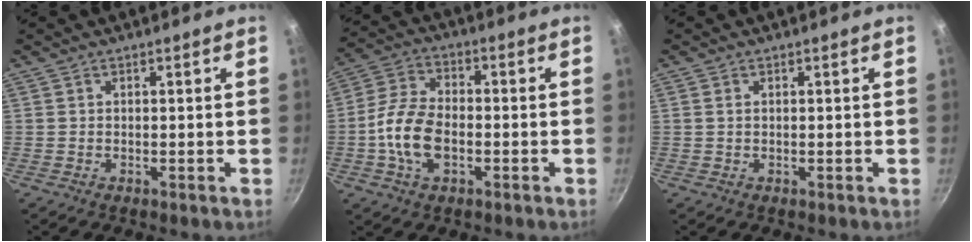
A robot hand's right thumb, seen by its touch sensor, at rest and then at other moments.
{"total": 10.8, "force": [-2.4, 6.5, 8.3], "torque": [-0.159, 0.027, -0.054]}
{"total": 0.7, "force": [0.2, 0.5, 0.5], "torque": [-0.010, 0.001, 0.004]}